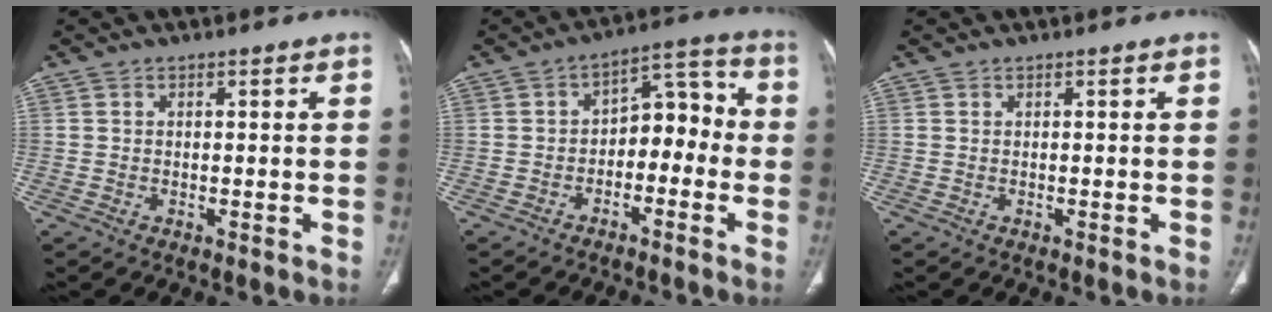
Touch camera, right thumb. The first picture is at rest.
{"total": 9.3, "force": [-2.4, 6.1, 6.6], "torque": [-0.052, 0.052, -0.048]}
{"total": 0.0}